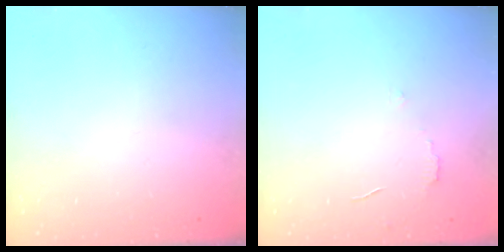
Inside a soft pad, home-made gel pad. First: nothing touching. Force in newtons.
{"total": 2.9, "press": 2.9, "slide": 0.2}